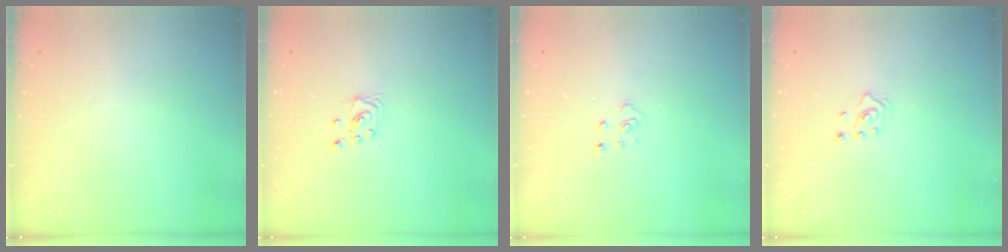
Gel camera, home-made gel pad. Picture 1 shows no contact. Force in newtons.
{"total": 2.0, "press": 2.0, "slide": 0.2}
{"total": 3.8, "press": 3.8, "slide": 0.4}
{"total": 2.4, "press": 2.2, "slide": 0.8}